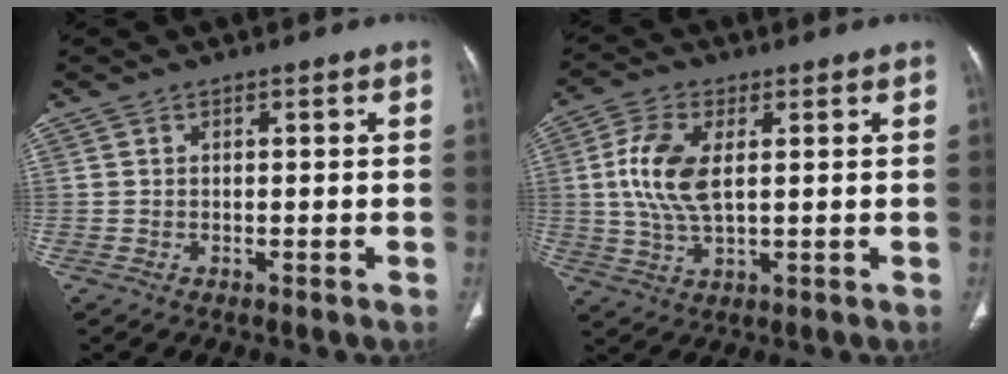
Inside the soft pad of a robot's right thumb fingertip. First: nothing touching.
{"total": 9.7, "force": [1.6, 4.8, 8.2], "torque": [-0.182, -0.002, 0.032]}